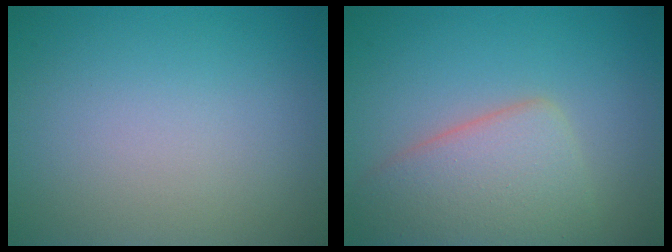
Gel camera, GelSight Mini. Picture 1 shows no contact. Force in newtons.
{"total": 5.6, "press": 5.6, "slide": 0.3}